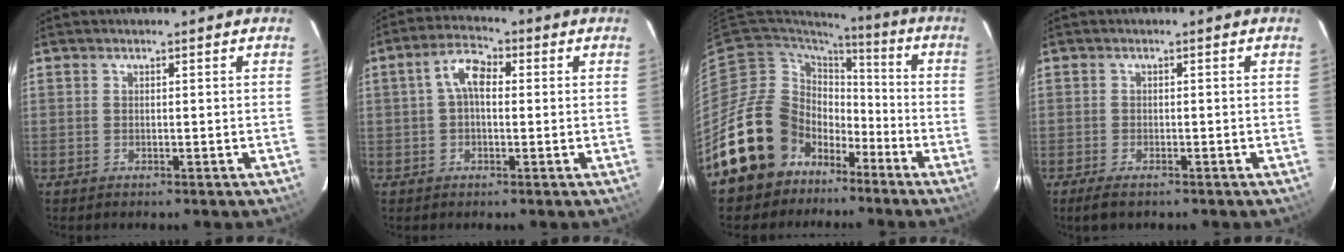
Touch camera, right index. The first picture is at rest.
{"total": 5.6, "force": [0.6, 3.1, 4.7], "torque": [-0.091, 0.022, 0.010]}
{"total": 18.0, "force": [-10.6, 13.7, 5.2], "torque": [-0.129, 0.040, -0.165]}
{"total": 3.4, "force": [-2.6, 1.1, 2.0], "torque": [-0.048, -0.013, -0.045]}